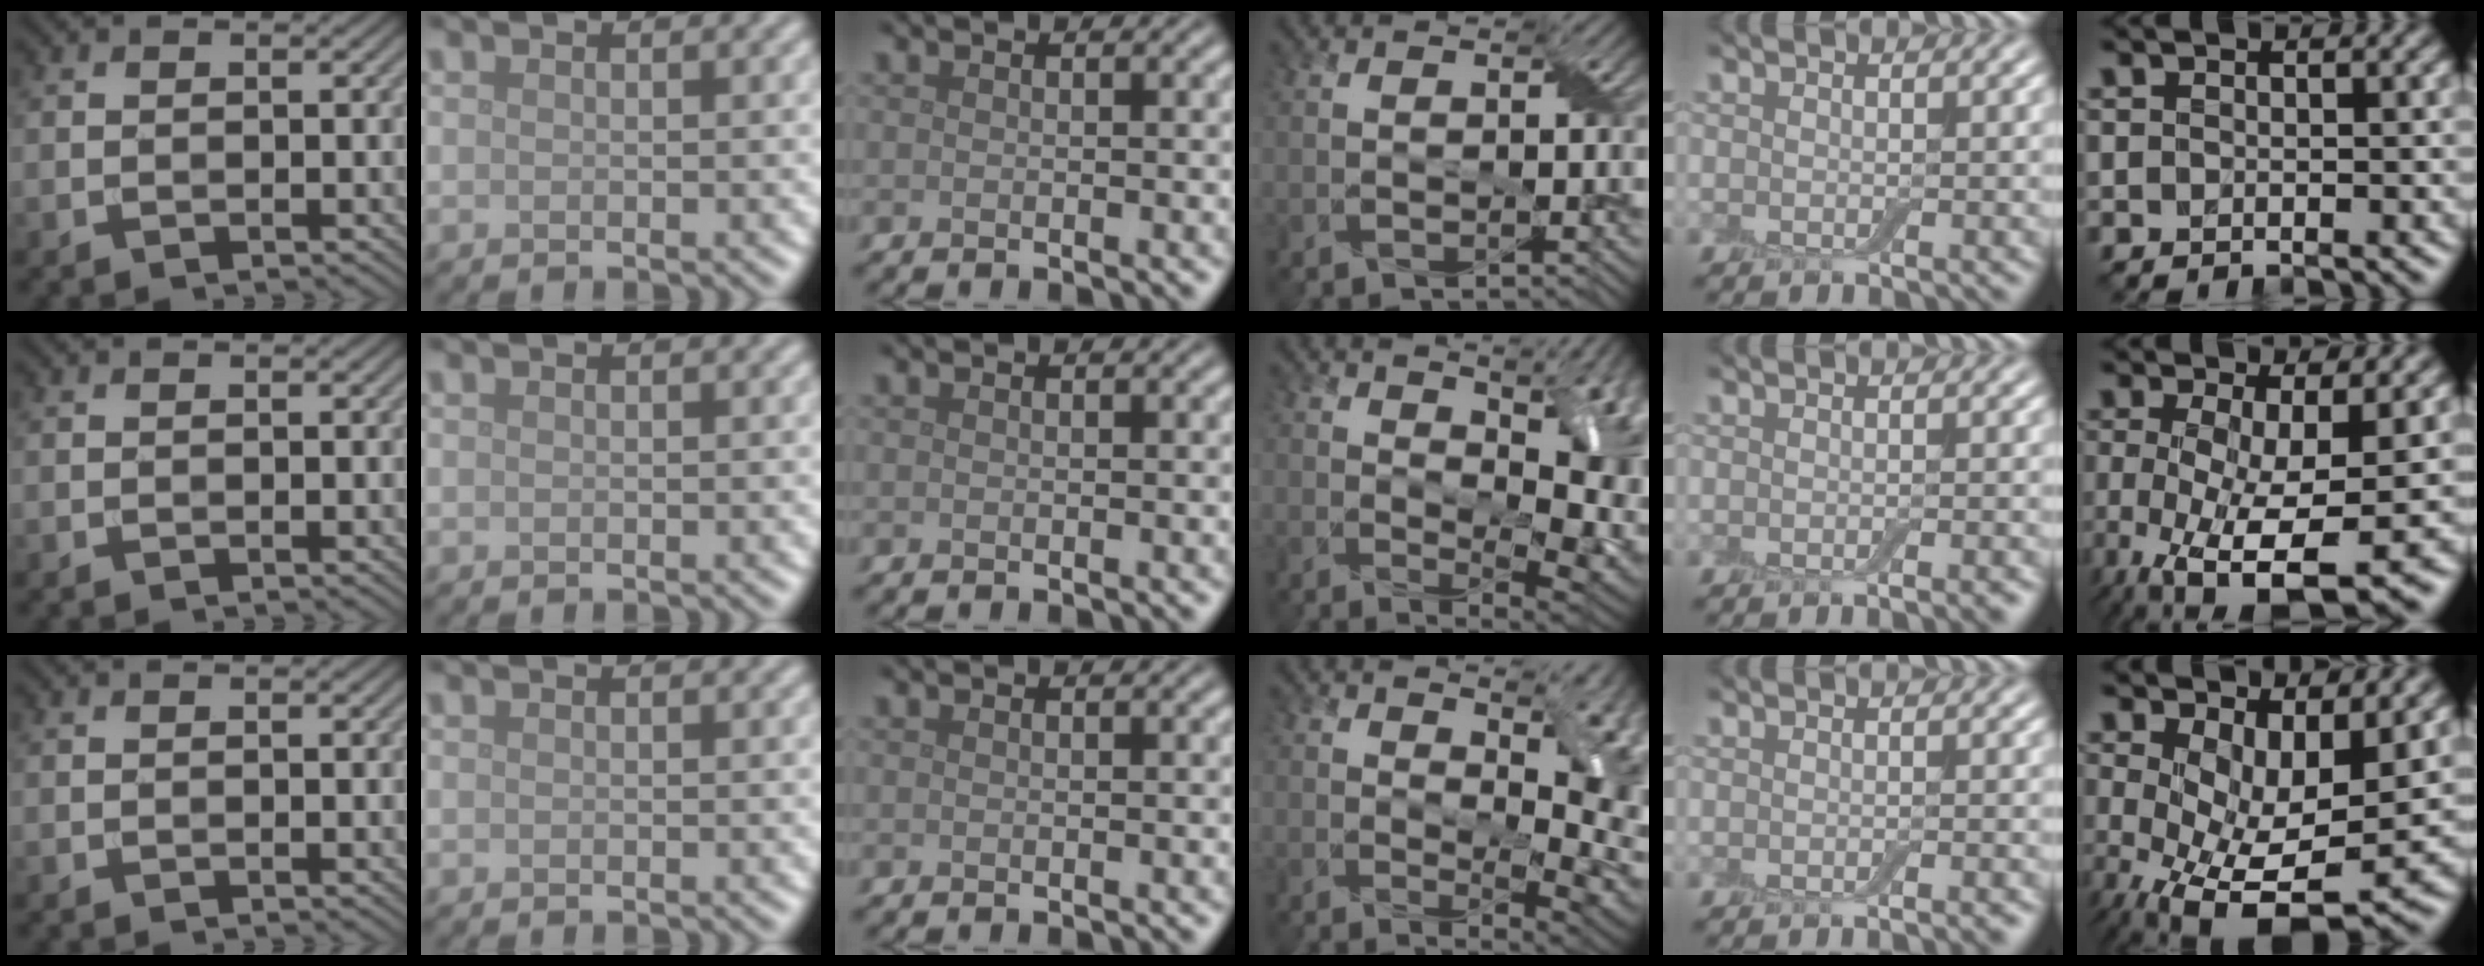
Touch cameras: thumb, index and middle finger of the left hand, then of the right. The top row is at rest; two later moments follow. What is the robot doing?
{"motion": "peel", "object": "aluminum foil"}